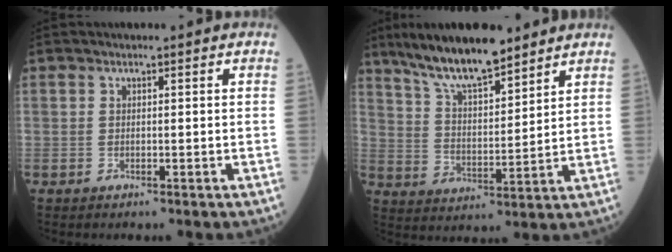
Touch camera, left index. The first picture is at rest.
{"total": 12.2, "force": [10.0, 2.3, 6.6], "torque": [-0.125, 0.008, 0.183]}